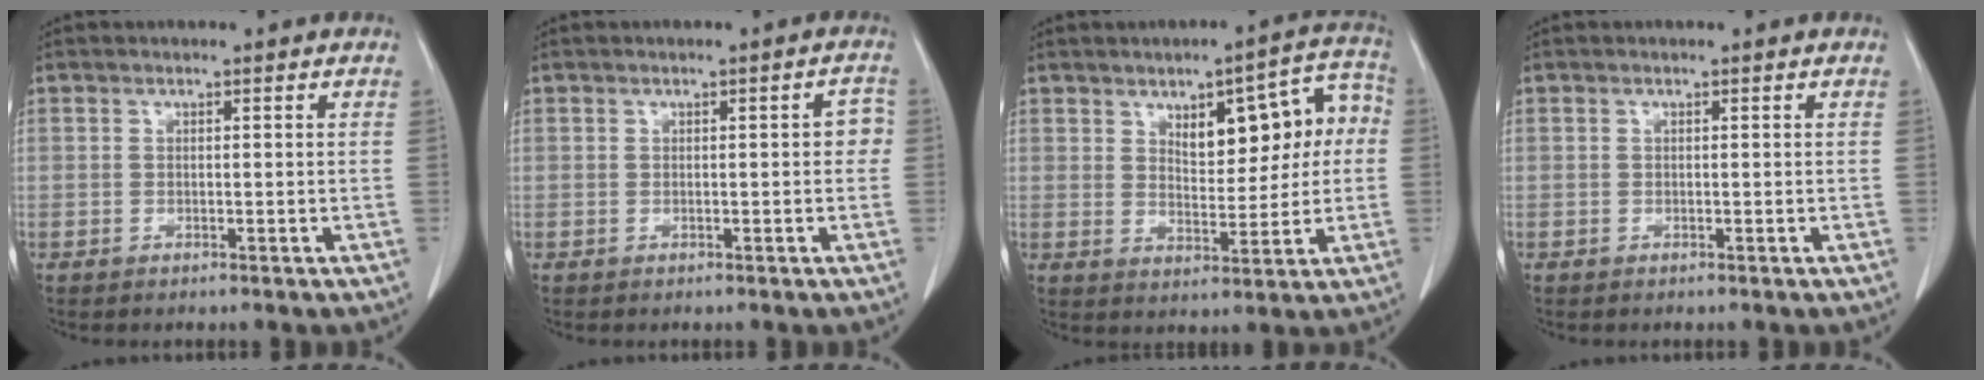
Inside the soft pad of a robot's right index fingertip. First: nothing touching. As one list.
[{"total": 3.2, "force": [0.1, 1.3, 2.9], "torque": [-0.034, 0.021, 0.001]}, {"total": 12.7, "force": [2.9, 5.6, 11.0], "torque": [-0.137, 0.037, 0.049]}, {"total": 0.0}]